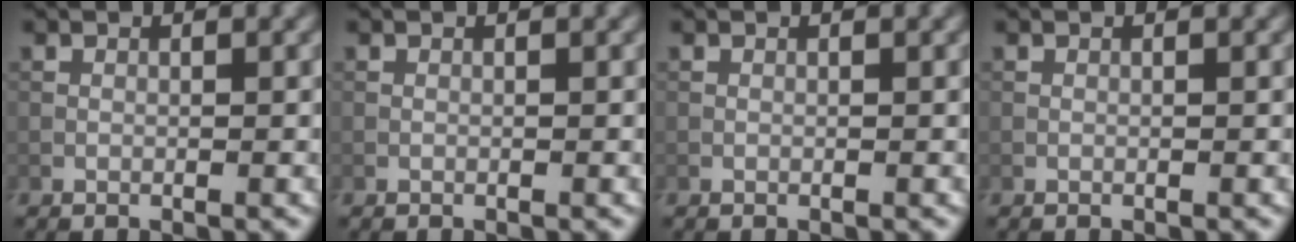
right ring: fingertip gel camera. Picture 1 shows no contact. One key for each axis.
{"total": 0.0}
{"total": 0.0}
{"total": 0.0}